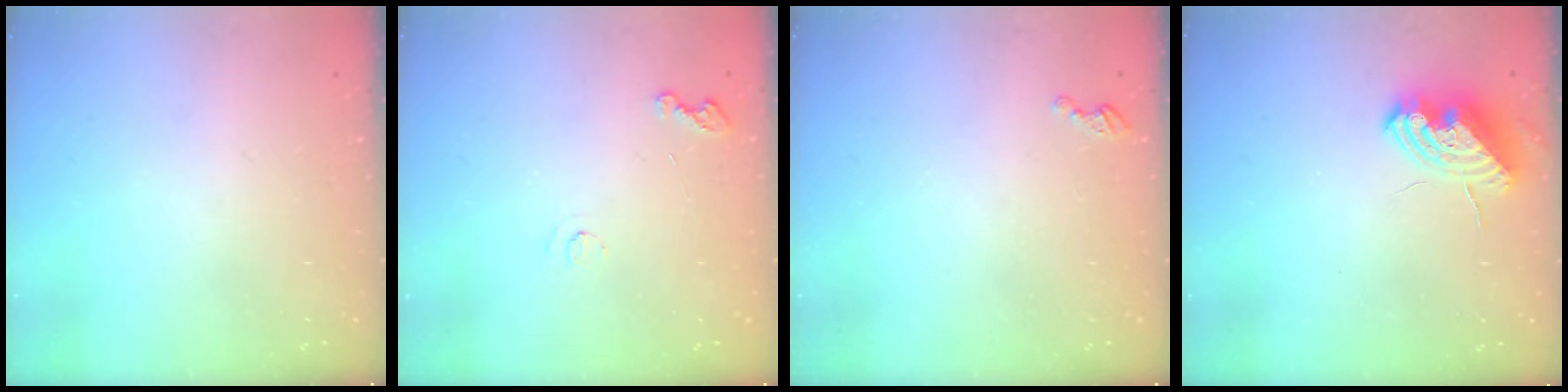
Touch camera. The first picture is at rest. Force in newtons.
{"total": 4.0, "press": 4.0, "slide": 0.5}
{"total": 2.8, "press": 2.8, "slide": 0.4}
{"total": 11.2, "press": 11.1, "slide": 1.2}